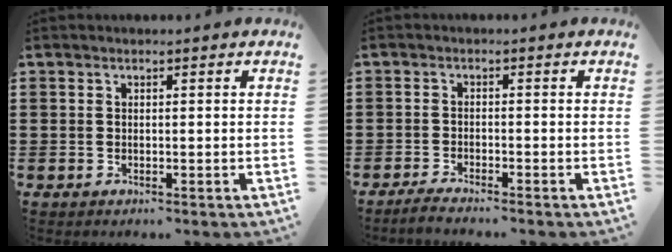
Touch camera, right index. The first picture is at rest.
{"total": 1.5, "force": [-1.4, -0.1, 0.4], "torque": [-0.007, -0.001, -0.027]}